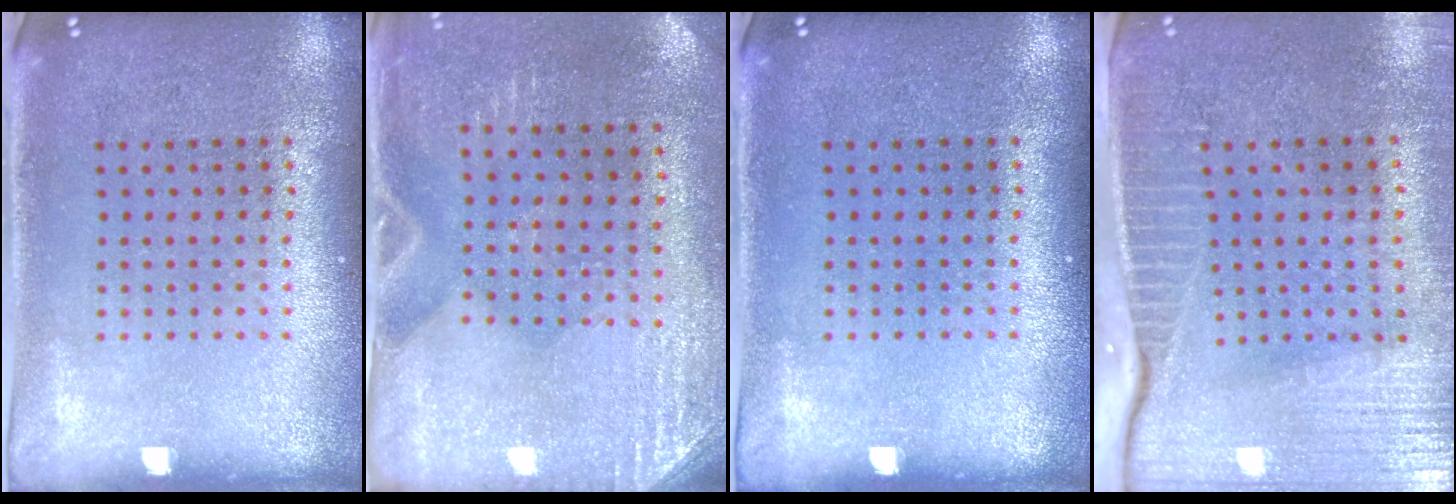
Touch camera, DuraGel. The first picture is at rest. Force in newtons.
{"total": 2.9, "press": 2.5, "slide": 1.4}
{"total": 0.0}
{"total": 3.8, "press": 3.4, "slide": 1.7}